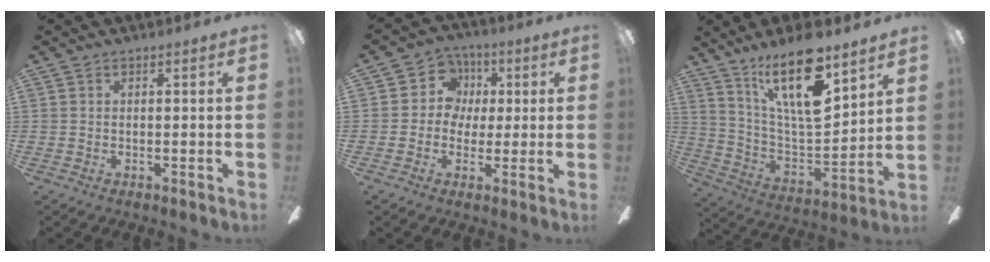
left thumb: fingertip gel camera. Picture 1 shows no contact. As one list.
[{"total": 8.2, "force": [0.6, 7.9, 2.0], "torque": [-0.030, 0.011, 0.011]}, {"total": 21.8, "force": [13.7, 7.4, 15.2], "torque": [-0.286, -0.085, 0.226]}]